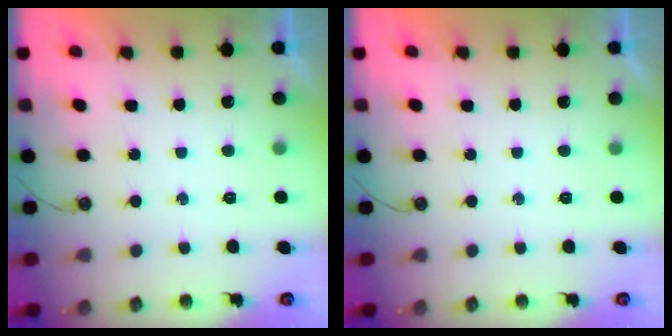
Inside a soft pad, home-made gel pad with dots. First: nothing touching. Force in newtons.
{"total": 0.0}